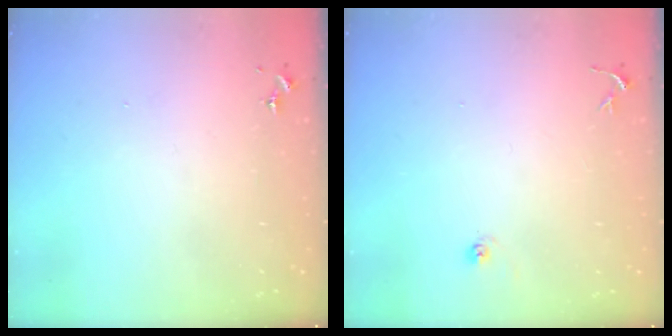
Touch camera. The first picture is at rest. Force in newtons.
{"total": 3.4, "press": 3.4, "slide": 0.3}